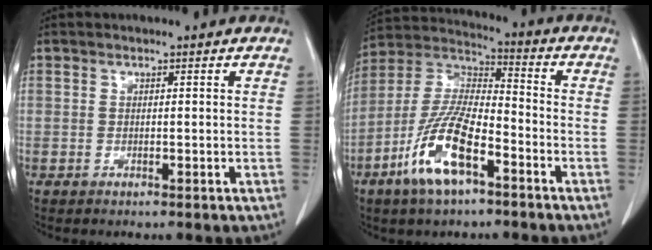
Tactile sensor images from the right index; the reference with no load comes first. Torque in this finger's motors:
{"motor_torque": [1.62, -0.52, 0.47, 0.19]}